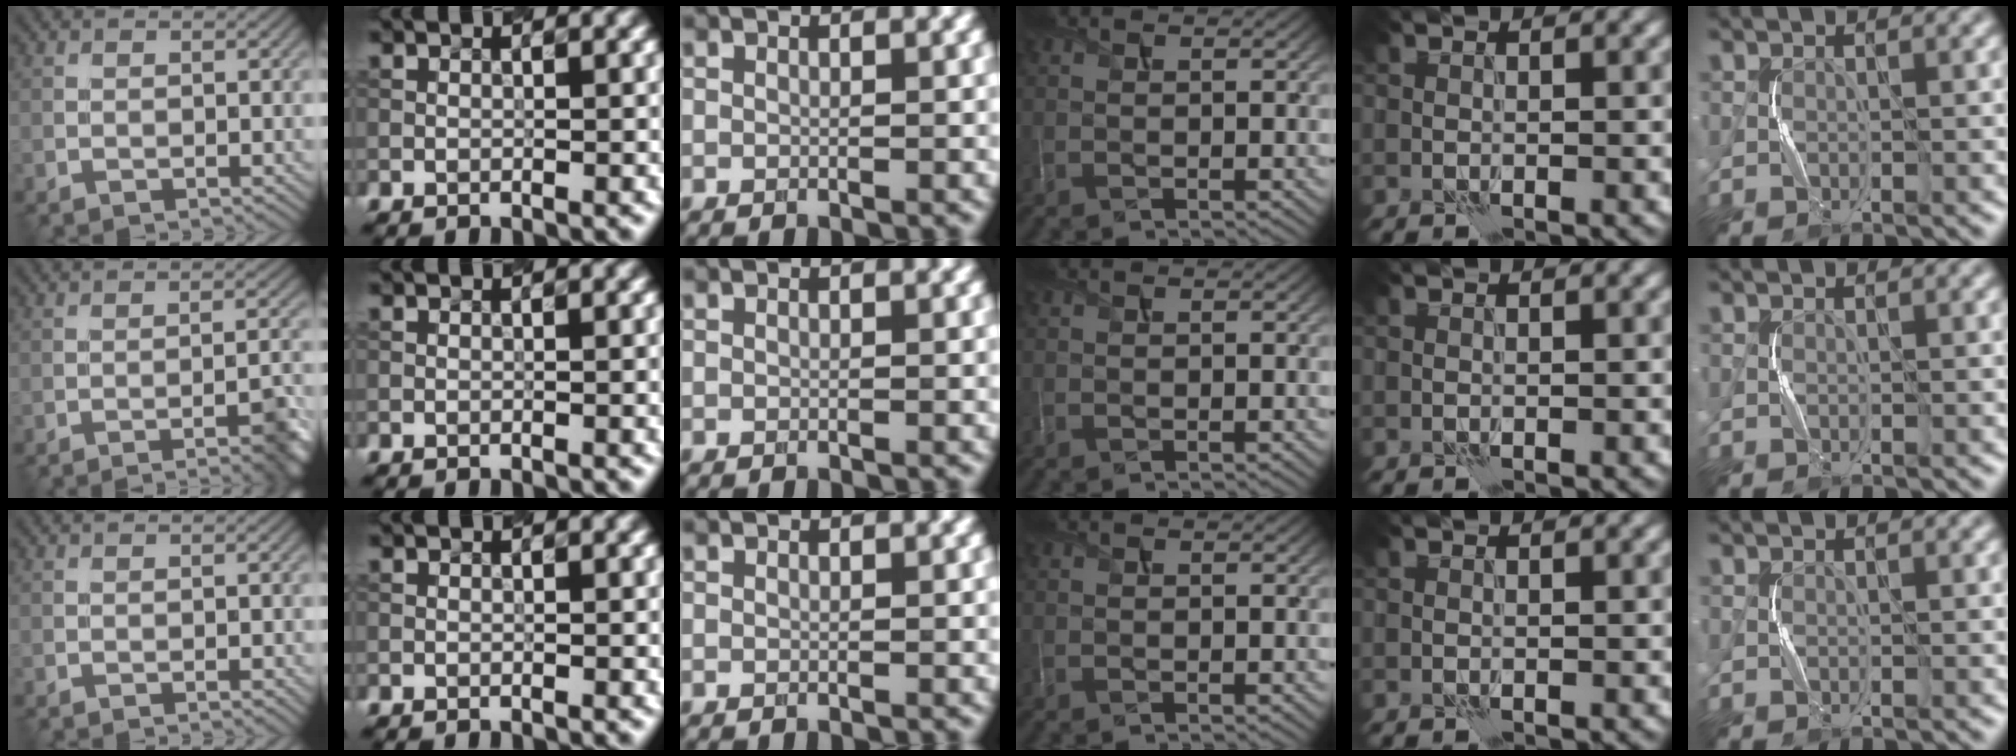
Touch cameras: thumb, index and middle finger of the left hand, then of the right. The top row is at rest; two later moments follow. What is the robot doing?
{"motion": "squeeze", "object": "paper clamp"}